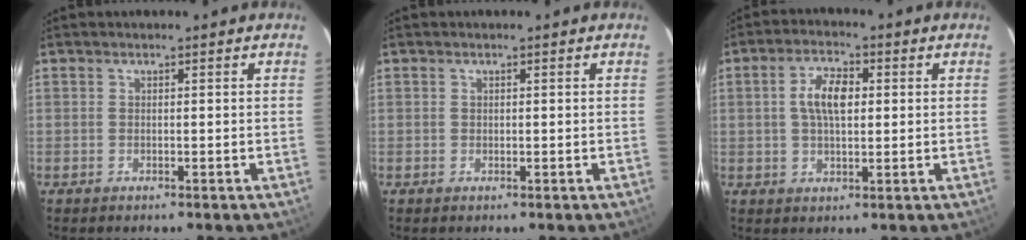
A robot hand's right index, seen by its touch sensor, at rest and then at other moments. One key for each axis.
{"total": 0.0}
{"total": 6.5, "fx": 1.0, "fy": 3.2, "fz": 5.6, "tx": -0.104, "ty": 0.013, "tz": 0.019}